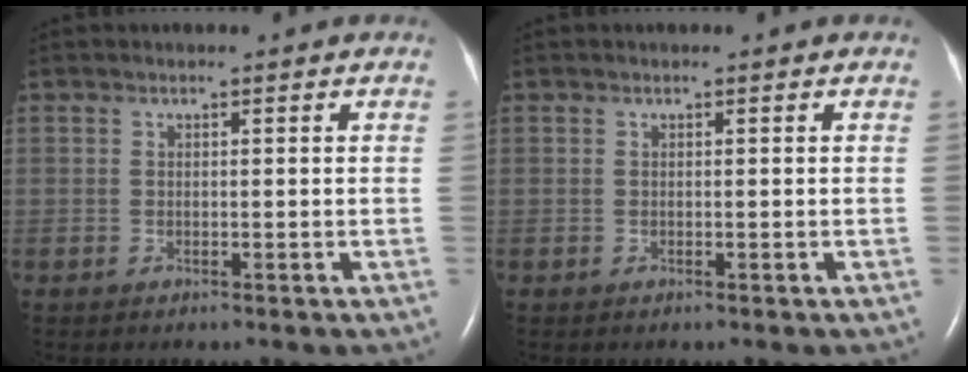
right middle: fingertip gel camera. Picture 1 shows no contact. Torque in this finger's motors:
{"motor_torque": [-0.07, 0.20, 0.04, 0.01]}